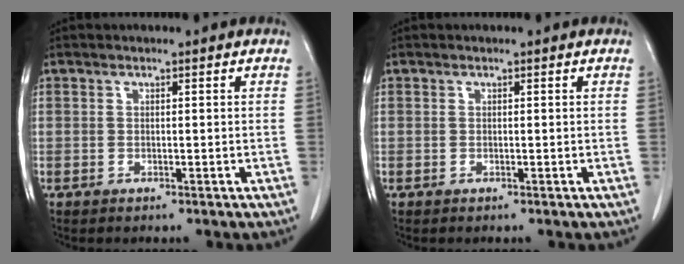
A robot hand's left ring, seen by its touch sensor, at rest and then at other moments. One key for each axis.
{"total": 0.0}